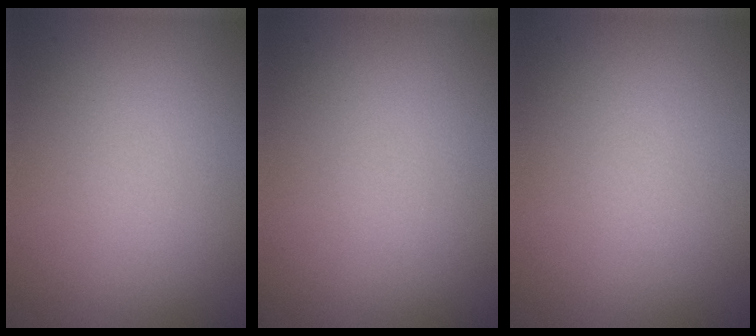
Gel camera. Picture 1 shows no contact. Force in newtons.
{"total": 0.0}
{"total": 0.0}